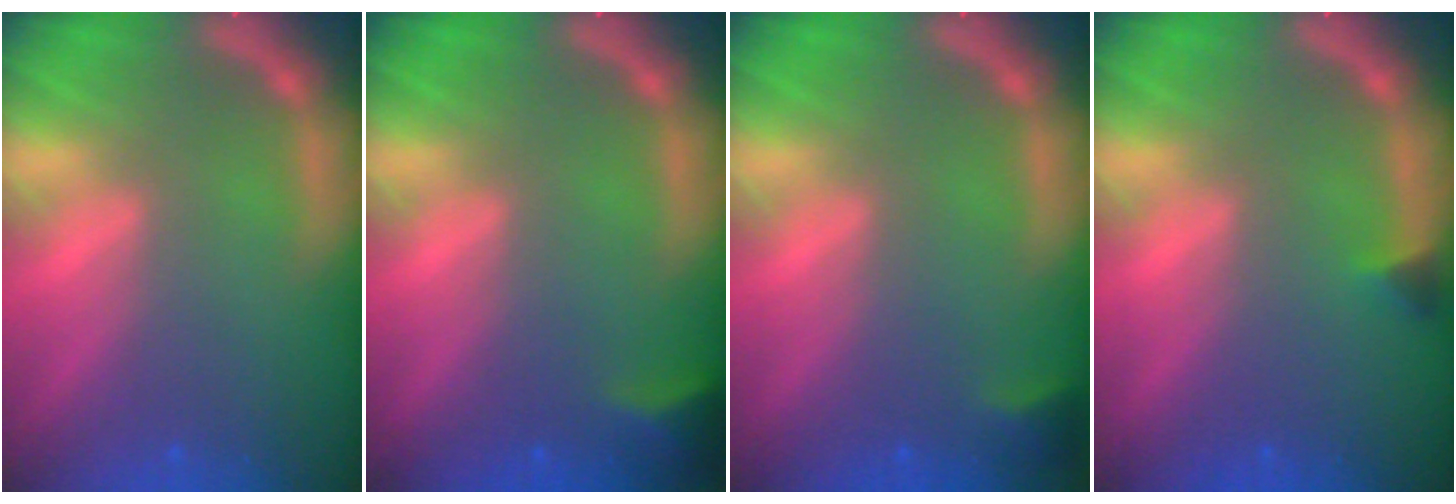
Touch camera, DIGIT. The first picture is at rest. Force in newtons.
{"total": 2.4}
{"total": 1.4}
{"total": 0.9}